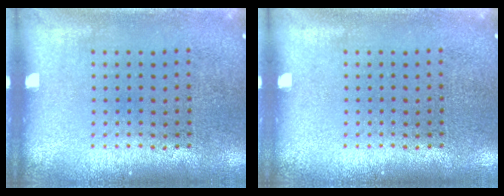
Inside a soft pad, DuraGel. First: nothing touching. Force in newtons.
{"total": 0.0}